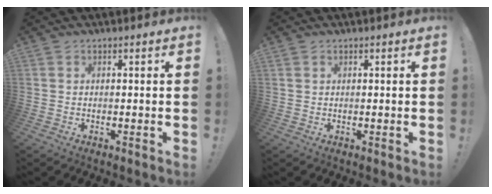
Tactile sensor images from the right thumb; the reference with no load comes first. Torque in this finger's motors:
{"motor_torque": [-0.18, -0.08, 0.11, 0.11, 0.03]}